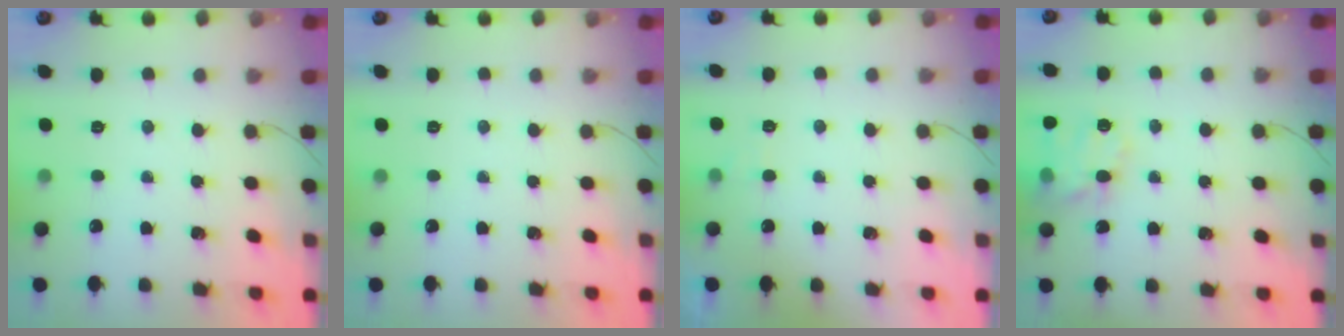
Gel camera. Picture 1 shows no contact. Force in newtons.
{"total": 0.0}
{"total": 2.2, "press": 1.8, "slide": 1.3}
{"total": 15.8, "press": 15.7, "slide": 2.2}